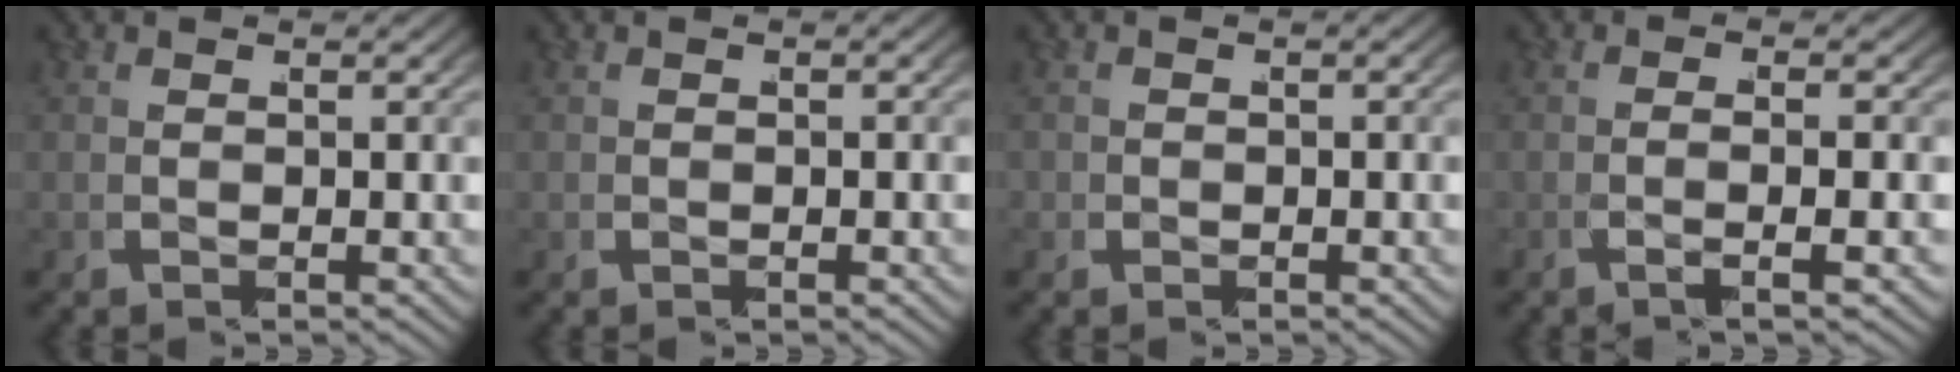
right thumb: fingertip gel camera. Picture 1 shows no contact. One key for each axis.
{"total": 0.0}
{"total": 0.9, "fx": -0.5, "fy": 0.8, "fz": 0.1, "tx": 0.002, "ty": 0.000, "tz": -0.008}
{"total": 2.8, "fx": -1.1, "fy": 0.6, "fz": 2.4, "tx": -0.049, "ty": 0.003, "tz": -0.030}